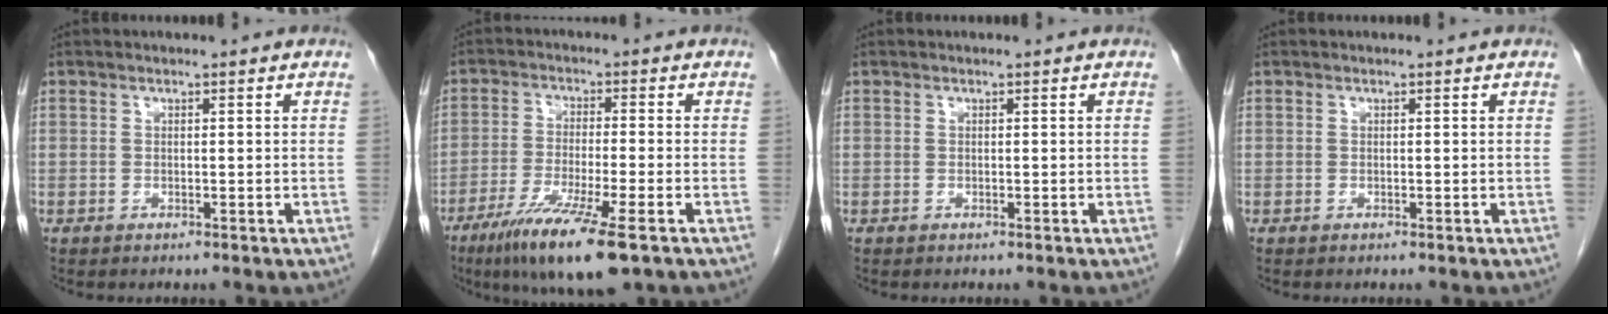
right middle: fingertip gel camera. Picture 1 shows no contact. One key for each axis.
{"total": 11.4, "fx": -6.7, "fy": 0.6, "fz": 9.2, "tx": -0.170, "ty": -0.033, "tz": -0.113}
{"total": 0.0}
{"total": 0.0}